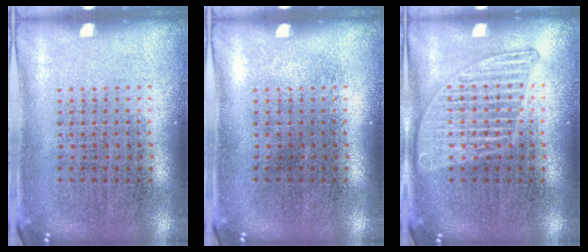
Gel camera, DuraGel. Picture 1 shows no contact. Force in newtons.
{"total": 0.0}
{"total": 2.2, "press": 2.2, "slide": 0.4}